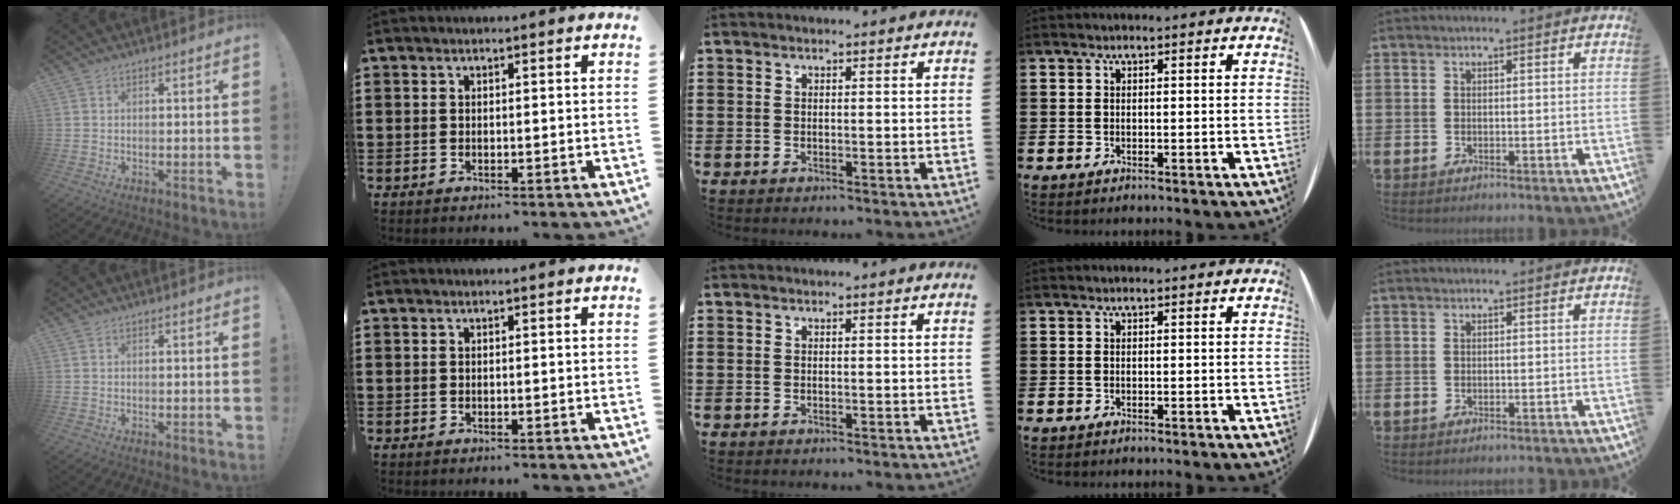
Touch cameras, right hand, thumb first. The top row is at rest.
{}